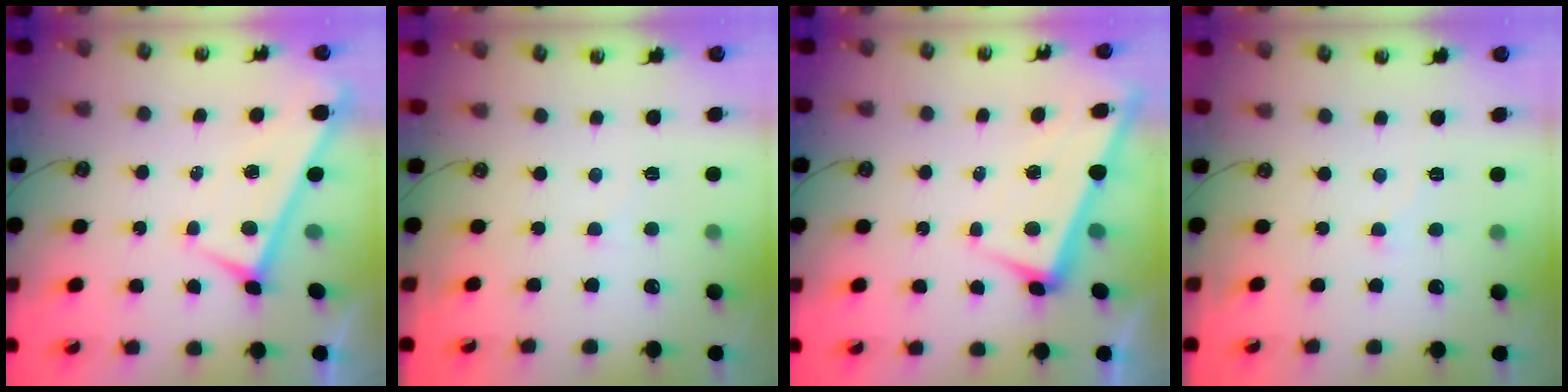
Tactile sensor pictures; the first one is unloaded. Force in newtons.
{"total": 2.9, "press": 2.8, "slide": 0.5}
{"total": 2.0, "press": 1.9, "slide": 0.6}
{"total": 3.9, "press": 3.9, "slide": 0.4}